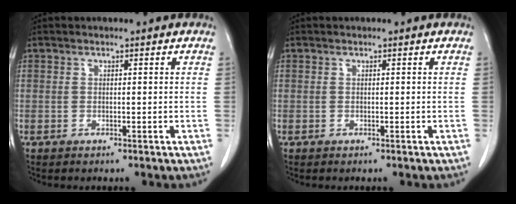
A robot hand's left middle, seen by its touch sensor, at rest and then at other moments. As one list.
[{"total": 0.0}]